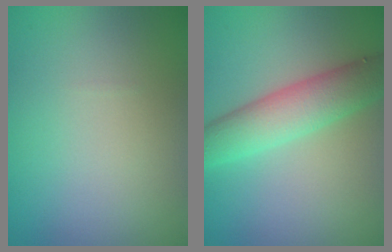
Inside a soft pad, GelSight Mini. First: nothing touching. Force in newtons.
{"total": 5.3, "press": 5.3, "slide": 0.2}